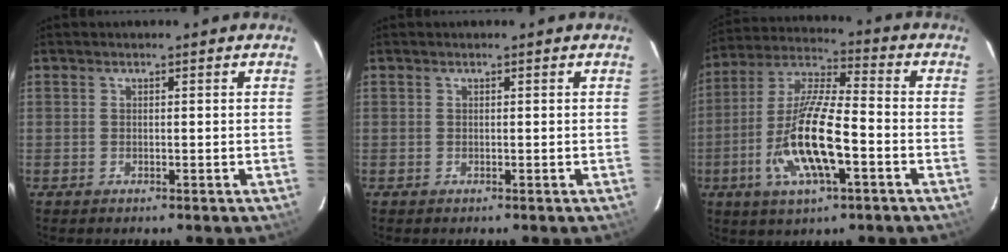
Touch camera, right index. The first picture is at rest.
{"total": 0.0}
{"total": 15.6, "force": [-5.1, 3.9, 14.2], "torque": [-0.293, -0.011, -0.099]}